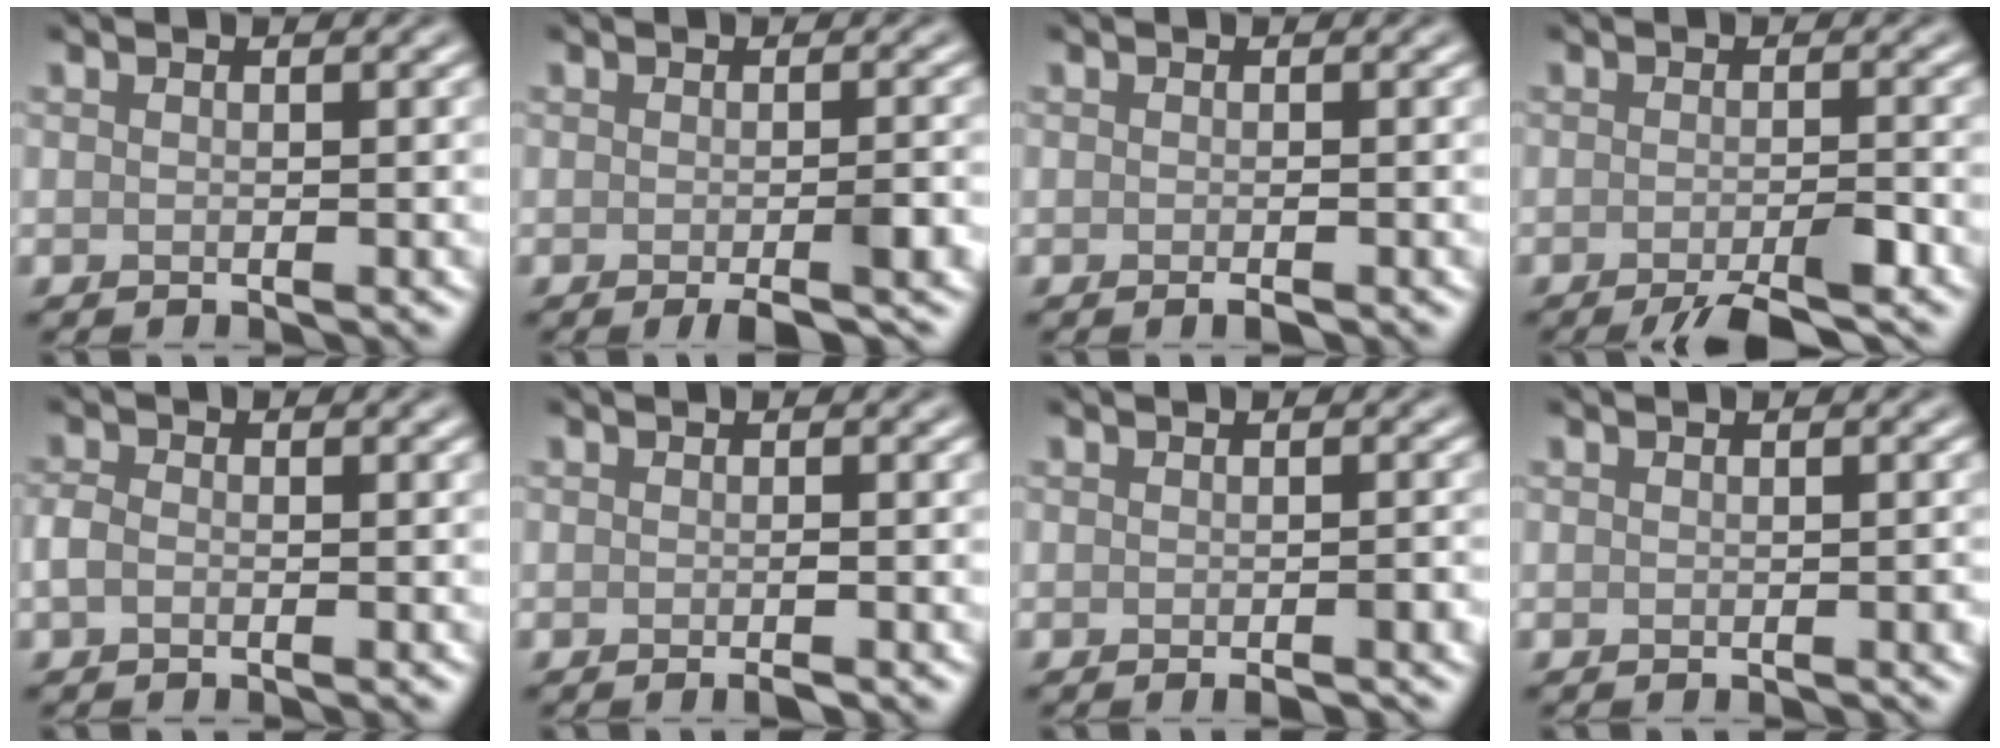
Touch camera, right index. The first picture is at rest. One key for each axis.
{"total": 2.9, "fx": -1.5, "fy": 0.5, "fz": 2.5, "tx": -0.036, "ty": -0.002, "tz": -0.024}
{"total": 0.7, "fx": -0.4, "fy": 0.1, "fz": 0.6, "tx": -0.009, "ty": 0.000, "tz": -0.004}
{"total": 4.1, "fx": -2.9, "fy": 0.6, "fz": 2.8, "tx": -0.041, "ty": -0.001, "tz": -0.049}
{"total": 1.4, "fx": -0.7, "fy": 0.9, "fz": 0.9, "tx": -0.017, "ty": 0.003, "tz": -0.017}
{"total": 0.9, "fx": -0.4, "fy": 0.1, "fz": 0.8, "tx": -0.011, "ty": 0.000, "tz": -0.006}
{"total": 1.7, "fx": -0.9, "fy": 0.6, "fz": 1.4, "tx": -0.016, "ty": -0.002, "tz": -0.008}
{"total": 0.7, "fx": -0.2, "fy": 0.5, "fz": 0.5, "tx": -0.006, "ty": -0.003, "tz": -0.001}